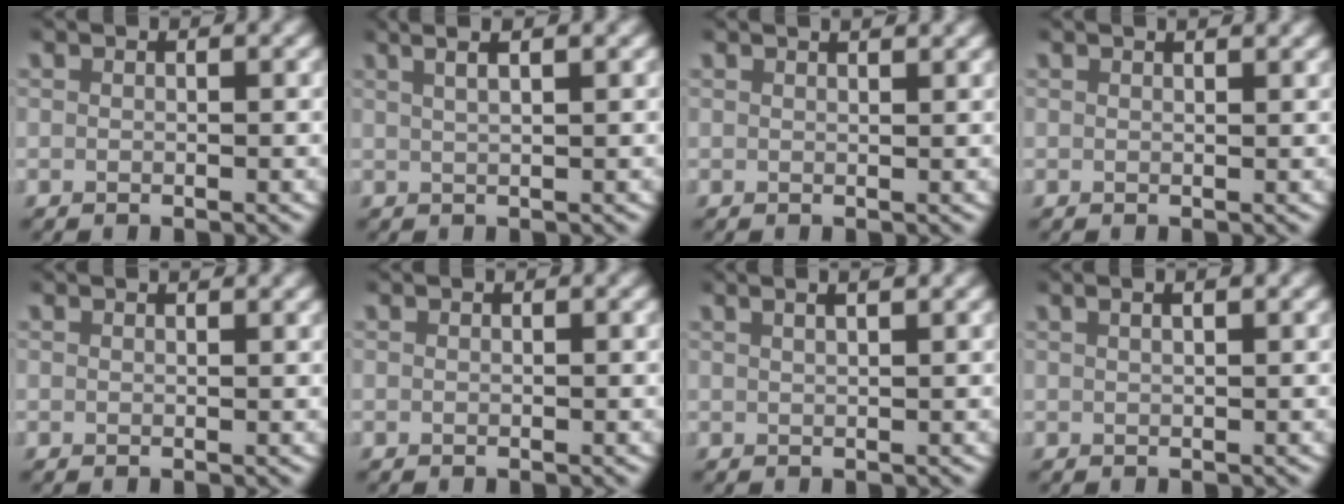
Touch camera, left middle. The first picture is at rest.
{"total": 4.3, "force": [2.7, 1.4, 3.0], "torque": [-0.038, 0.020, 0.035]}
{"total": 1.3, "force": [1.2, 0.0, 0.5], "torque": [0.001, 0.002, 0.016]}
{"total": 1.0, "force": [0.9, 0.0, 0.4], "torque": [0.004, 0.002, 0.011]}
{"total": 0.7, "force": [0.6, -0.1, 0.2], "torque": [0.003, 0.000, 0.008]}
{"total": 0.0}
{"total": 2.4, "force": [1.6, 0.4, 1.7], "torque": [-0.018, 0.013, 0.022]}
{"total": 1.4, "force": [0.8, 0.2, 1.1], "torque": [-0.012, 0.009, 0.011]}